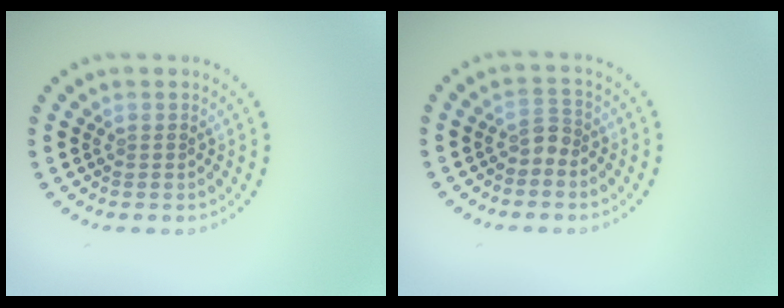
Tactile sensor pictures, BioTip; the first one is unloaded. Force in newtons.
{"total": 1.4, "press": 1.1, "slide": 0.9}